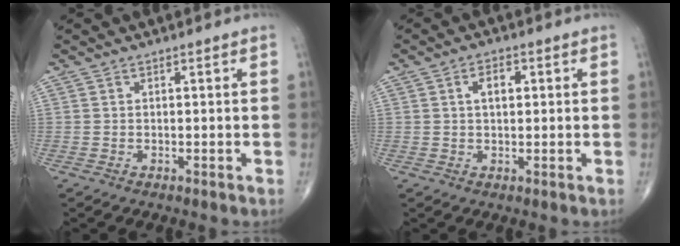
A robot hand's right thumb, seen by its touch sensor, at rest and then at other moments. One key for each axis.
{"total": 3.6, "fx": 0.9, "fy": 2.1, "fz": 2.9, "tx": -0.041, "ty": 0.005, "tz": 0.012}